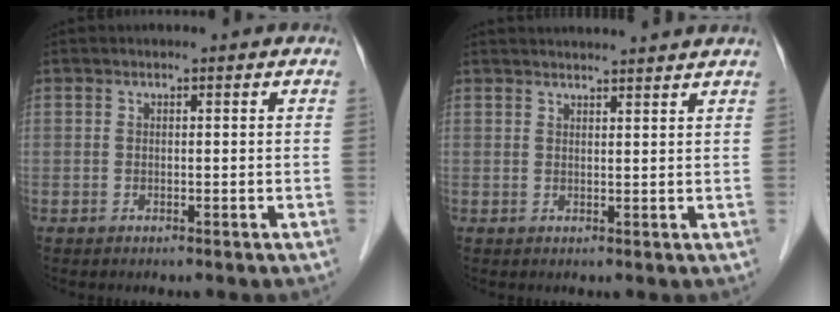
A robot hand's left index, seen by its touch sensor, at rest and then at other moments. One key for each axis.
{"total": 7.9, "fx": 7.6, "fy": -0.8, "fz": 2.2, "tx": -0.023, "ty": 0.021, "tz": 0.084}